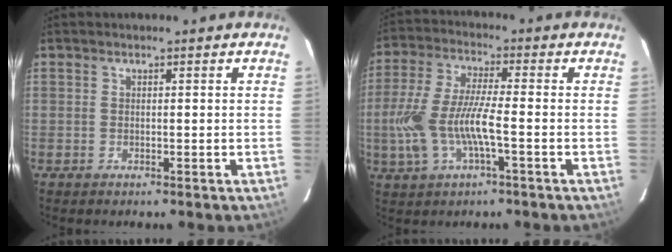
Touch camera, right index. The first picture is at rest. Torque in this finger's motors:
{"motor_torque": [0.44, -0.07, 0.68, 0.21]}